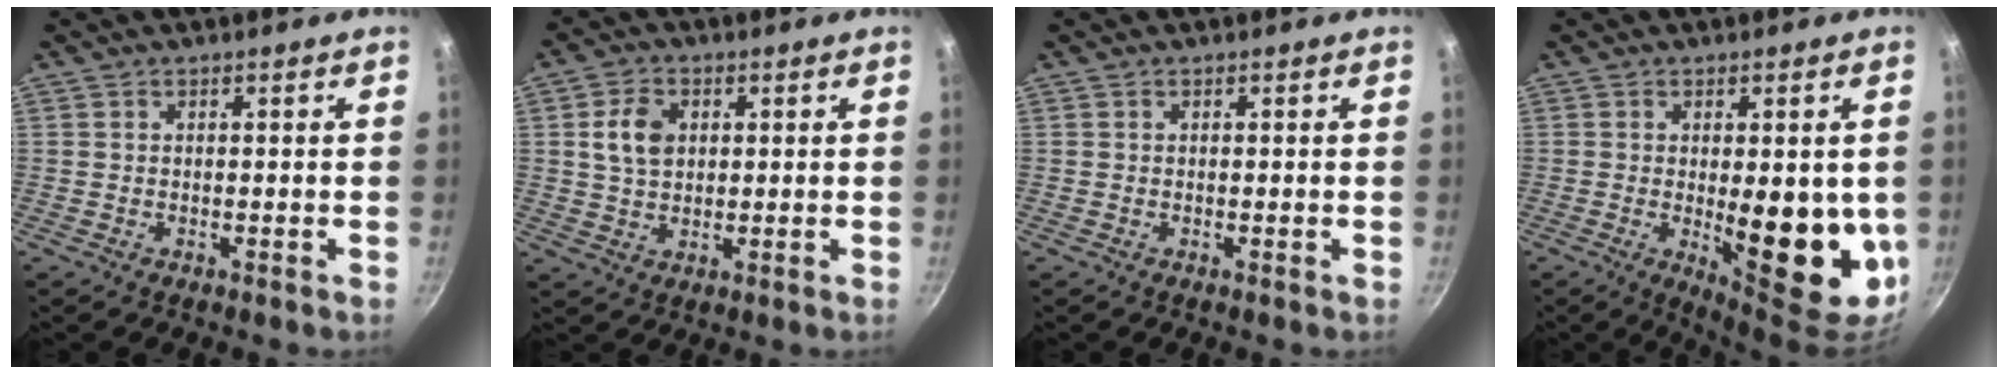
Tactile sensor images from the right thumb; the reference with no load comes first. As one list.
[{"total": 6.5, "force": [1.4, 4.7, 4.2], "torque": [-0.065, 0.003, 0.025]}, {"total": 0.0}, {"total": 15.5, "force": [-1.5, 6.1, 14.2], "torque": [-0.162, -0.022, -0.006]}]